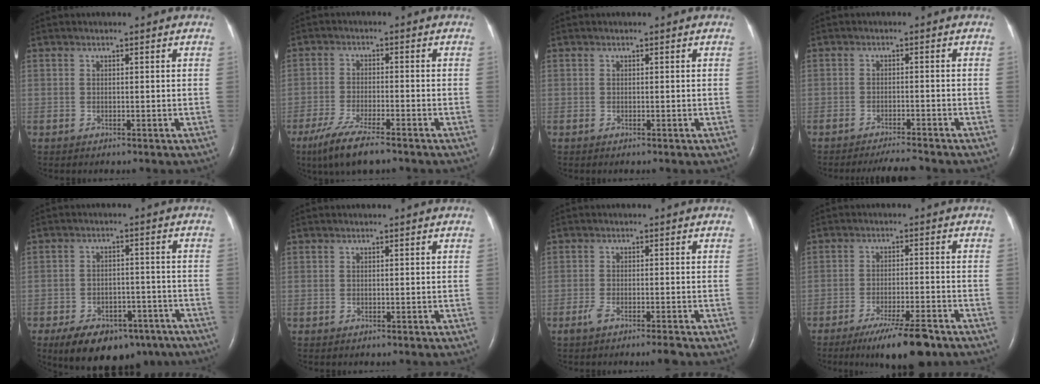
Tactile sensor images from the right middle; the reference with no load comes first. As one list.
[{"total": 8.2, "force": [-5.9, 0.9, 5.6], "torque": [-0.107, -0.022, -0.099]}, {"total": 0.0}, {"total": 4.2, "force": [-4.1, -0.4, 1.2], "torque": [-0.022, -0.014, -0.064]}, {"total": 14.1, "force": [-9.5, 7.5, 7.2], "torque": [-0.116, 0.007, -0.135]}, {"total": 0.0}, {"total": 3.1, "force": [-2.3, 0.0, 2.0], "torque": [-0.043, -0.006, -0.044]}, {"total": 9.6, "force": [-7.0, 0.9, 6.5], "torque": [-0.106, -0.023, -0.112]}]